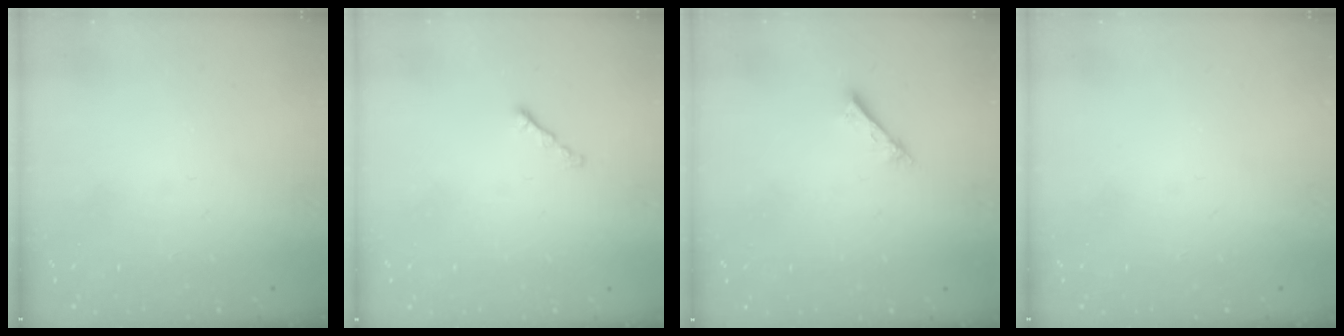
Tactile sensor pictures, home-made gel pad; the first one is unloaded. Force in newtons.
{"total": 0.8, "press": 0.7, "slide": 0.4}
{"total": 1.2, "press": 1.2, "slide": 0.1}
{"total": 0.0}